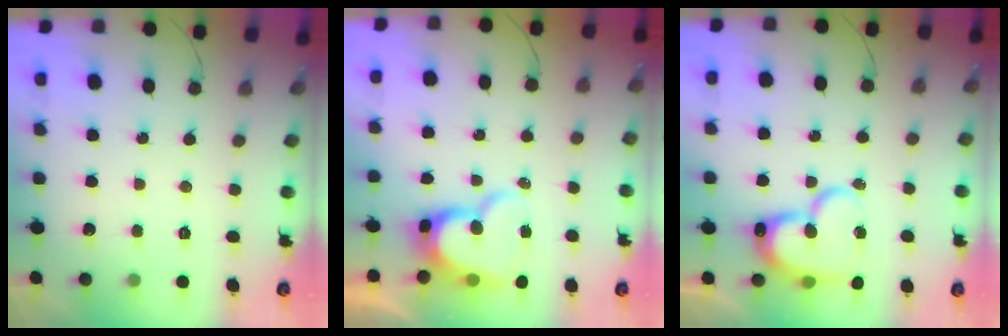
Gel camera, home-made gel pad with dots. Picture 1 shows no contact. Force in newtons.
{"total": 12.6, "press": 12.5, "slide": 1.4}
{"total": 17.6, "press": 17.5, "slide": 1.0}